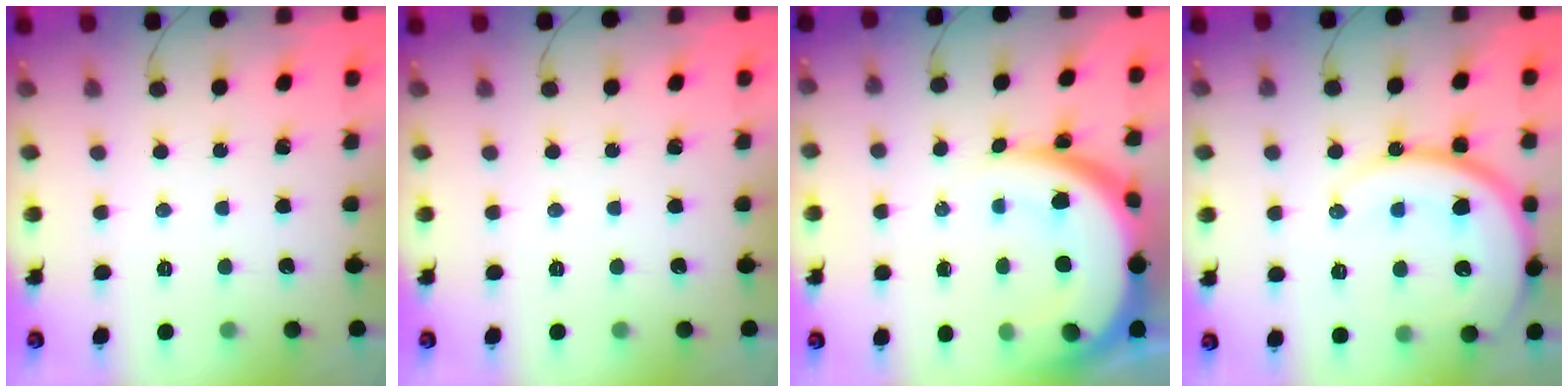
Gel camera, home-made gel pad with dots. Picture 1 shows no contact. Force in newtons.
{"total": 0.0}
{"total": 15.7, "press": 15.7, "slide": 1.2}
{"total": 18.2, "press": 18.1, "slide": 2.0}